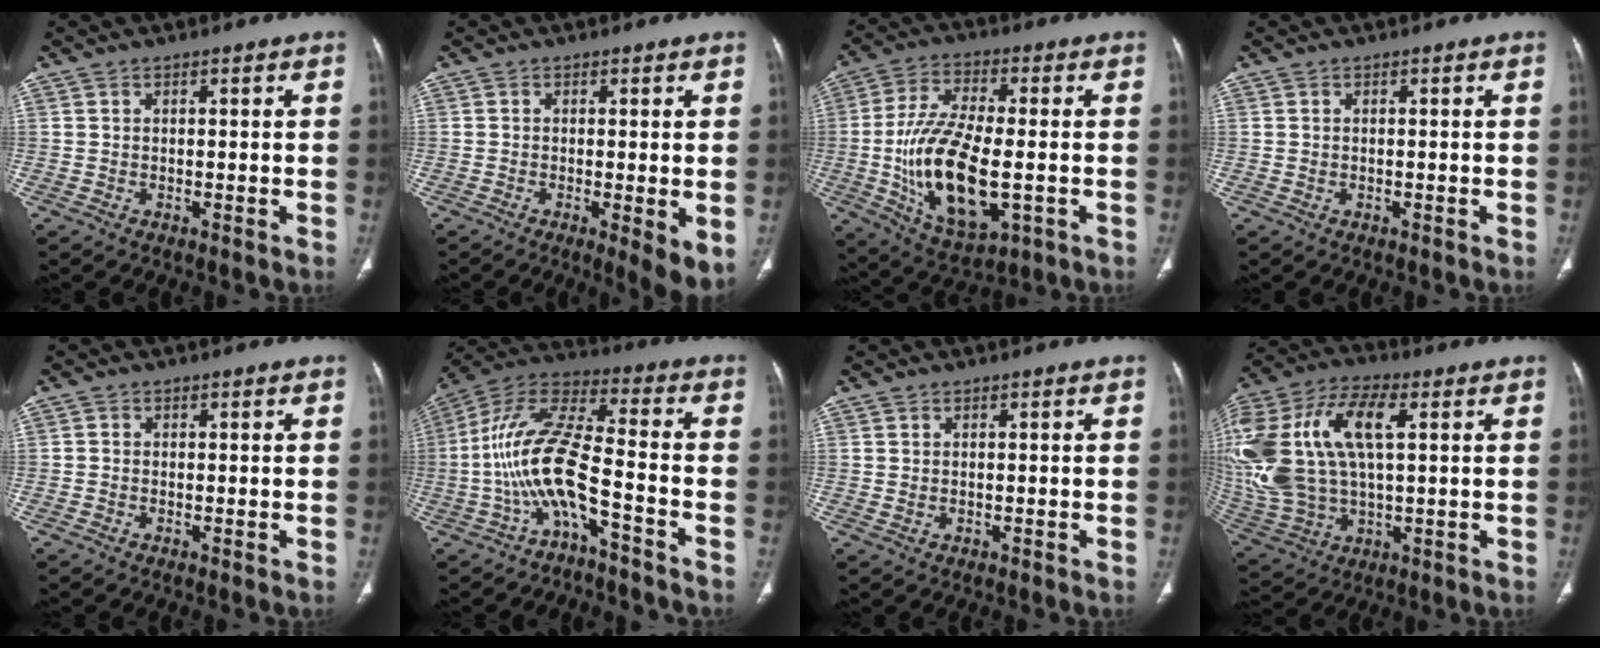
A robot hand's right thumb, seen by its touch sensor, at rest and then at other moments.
{"total": 6.1, "force": [-1.3, 1.4, 5.8], "torque": [-0.089, -0.020, -0.021]}
{"total": 19.0, "force": [-3.0, 8.3, 16.8], "torque": [-0.322, -0.004, -0.042]}
{"total": 0.0}
{"total": 0.6, "force": [-0.2, 0.5, 0.2], "torque": [-0.003, 0.001, -0.008]}
{"total": 13.4, "force": [-5.1, 3.5, 11.9], "torque": [-0.265, 0.079, -0.099]}
{"total": 0.7, "force": [0.0, 0.5, 0.6], "torque": [-0.018, 0.003, 0.006]}
{"total": 27.3, "force": [5.5, 14.6, 22.5], "torque": [-0.530, 0.028, 0.108]}